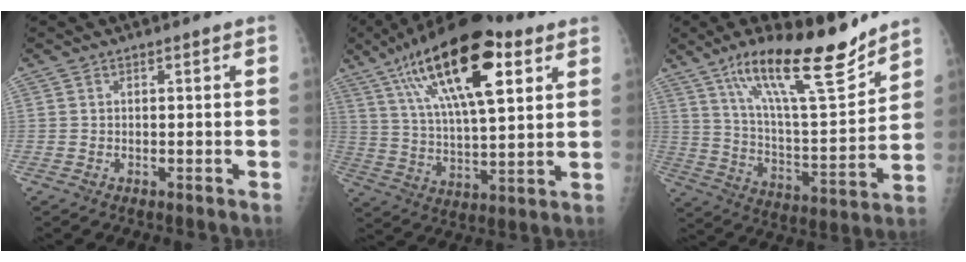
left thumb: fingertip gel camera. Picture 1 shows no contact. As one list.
[{"total": 22.6, "force": [10.6, 8.2, 18.2], "torque": [-0.296, -0.014, 0.178]}, {"total": 20.5, "force": [14.6, 4.4, 13.7], "torque": [-0.201, -0.078, 0.251]}]